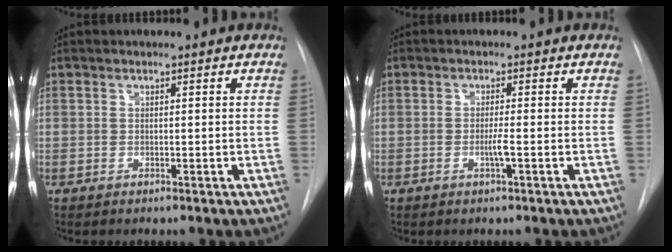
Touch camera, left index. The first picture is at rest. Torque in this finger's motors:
{"motor_torque": [0.27, 0.21, 0.03, 0.01]}